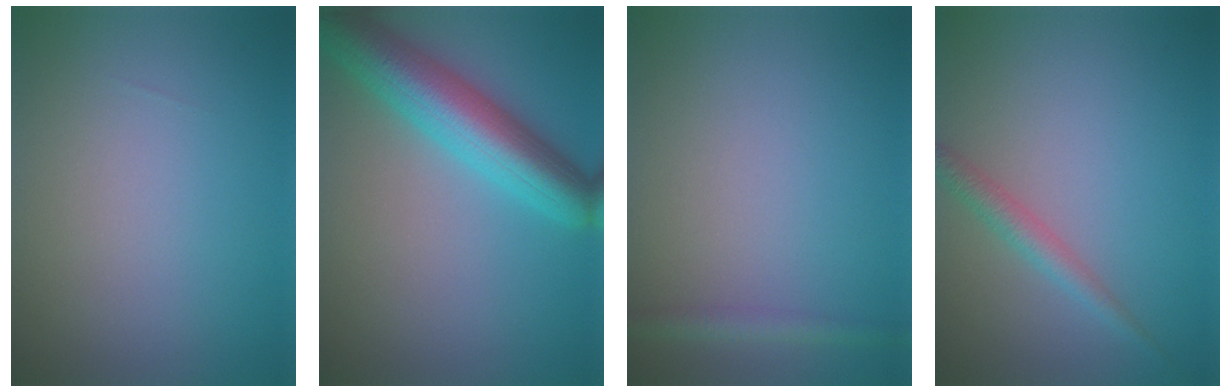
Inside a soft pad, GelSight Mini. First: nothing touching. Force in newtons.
{"total": 8.0, "press": 8.0, "slide": 0.4}
{"total": 1.6, "press": 1.6, "slide": 0.1}
{"total": 1.9, "press": 1.9, "slide": 0.1}